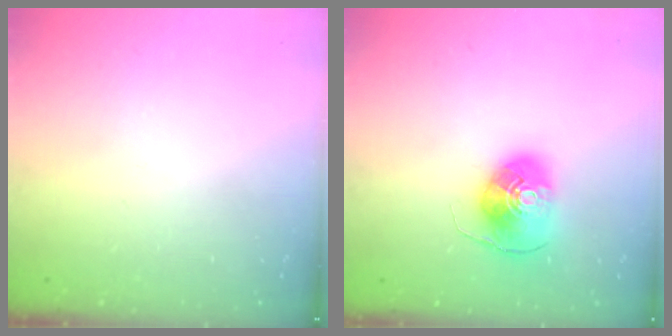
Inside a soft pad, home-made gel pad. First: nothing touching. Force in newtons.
{"total": 9.8, "press": 9.7, "slide": 1.2}